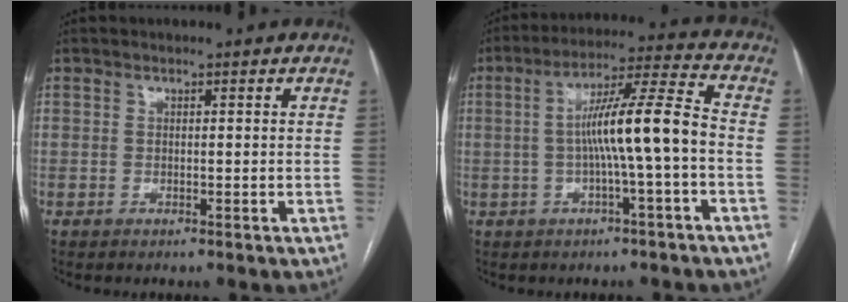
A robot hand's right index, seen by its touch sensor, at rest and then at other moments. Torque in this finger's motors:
{"motor_torque": [1.80, -0.04, 0.93, 0.21]}